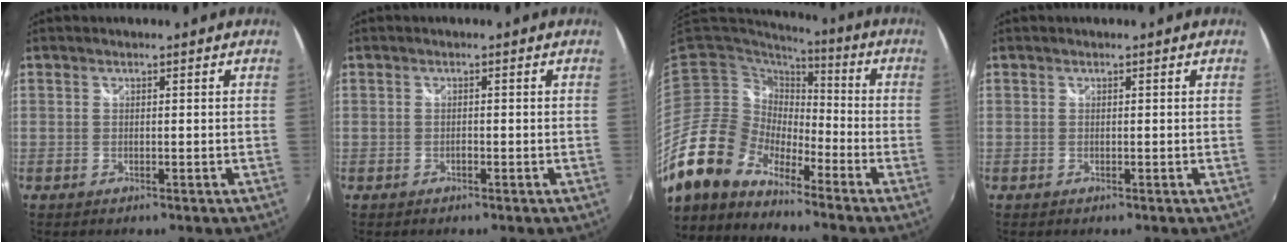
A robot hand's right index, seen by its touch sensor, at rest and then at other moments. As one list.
[{"total": 0.6, "force": [-0.5, 0.2, 0.2], "torque": [-0.003, -0.002, -0.008]}, {"total": 14.0, "force": [-11.4, 6.7, 4.5], "torque": [-0.090, 0.007, -0.223]}, {"total": 0.0}]